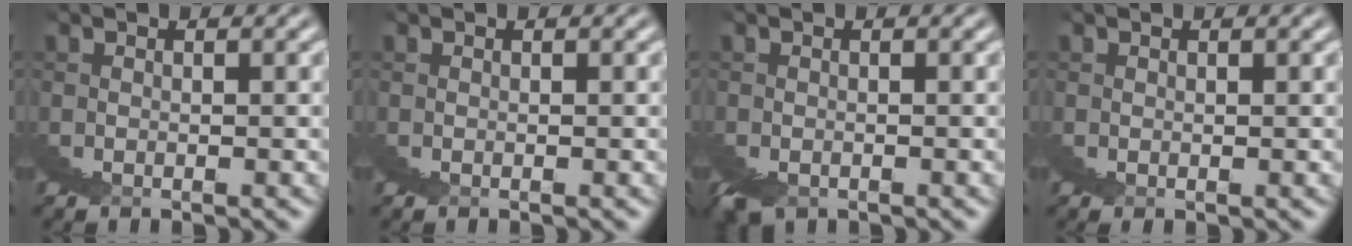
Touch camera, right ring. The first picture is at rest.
{"total": 0.0}
{"total": 1.2, "force": [-0.3, -1.1, -0.1], "torque": [0.002, -0.001, -0.001]}
{"total": 0.7, "force": [0.3, 0.1, 0.6], "torque": [-0.006, -0.002, 0.006]}